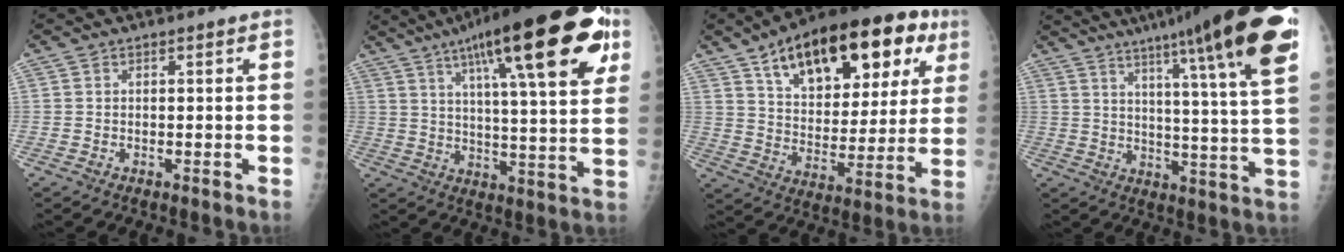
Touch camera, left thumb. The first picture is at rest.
{"total": 27.3, "force": [13.3, 6.6, 22.9], "torque": [-0.327, -0.012, 0.195]}
{"total": 27.1, "force": [13.4, 13.2, 19.4], "torque": [-0.253, -0.002, 0.205]}
{"total": 25.2, "force": [15.2, 1.9, 20.0], "torque": [-0.276, -0.049, 0.205]}